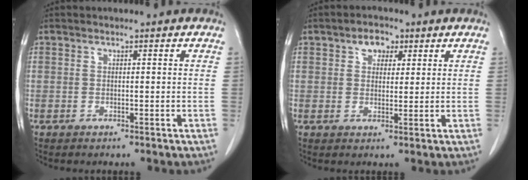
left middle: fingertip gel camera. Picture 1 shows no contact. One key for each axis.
{"total": 3.5, "fx": 1.9, "fy": 2.3, "fz": 1.9, "tx": -0.032, "ty": 0.011, "tz": 0.031}